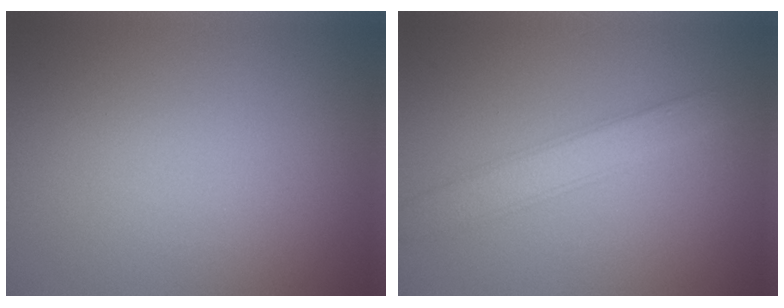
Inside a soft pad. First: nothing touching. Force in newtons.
{"total": 3.0, "press": 3.0, "slide": 0.0}